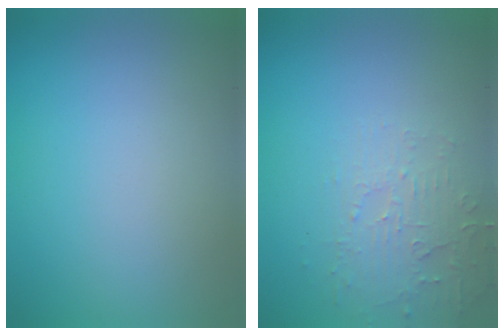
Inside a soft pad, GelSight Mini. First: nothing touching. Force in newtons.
{"total": 2.8, "press": 2.7, "slide": 0.6}